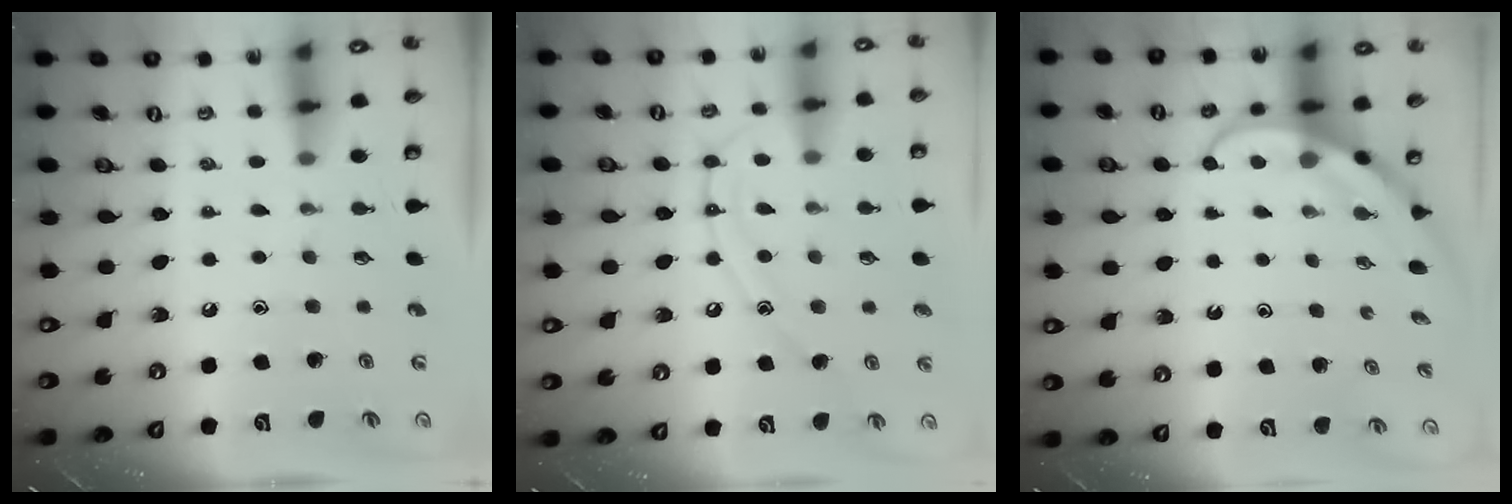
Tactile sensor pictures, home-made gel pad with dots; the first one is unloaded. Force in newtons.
{"total": 11.8, "press": 11.8, "slide": 1.0}
{"total": 3.9, "press": 3.9, "slide": 0.3}